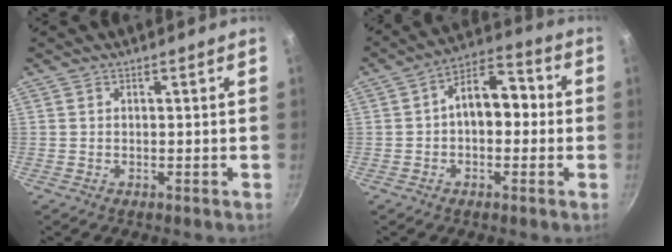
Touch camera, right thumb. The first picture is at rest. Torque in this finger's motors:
{"motor_torque": [-0.36, 1.17, 1.21, 0.25, 0.05]}